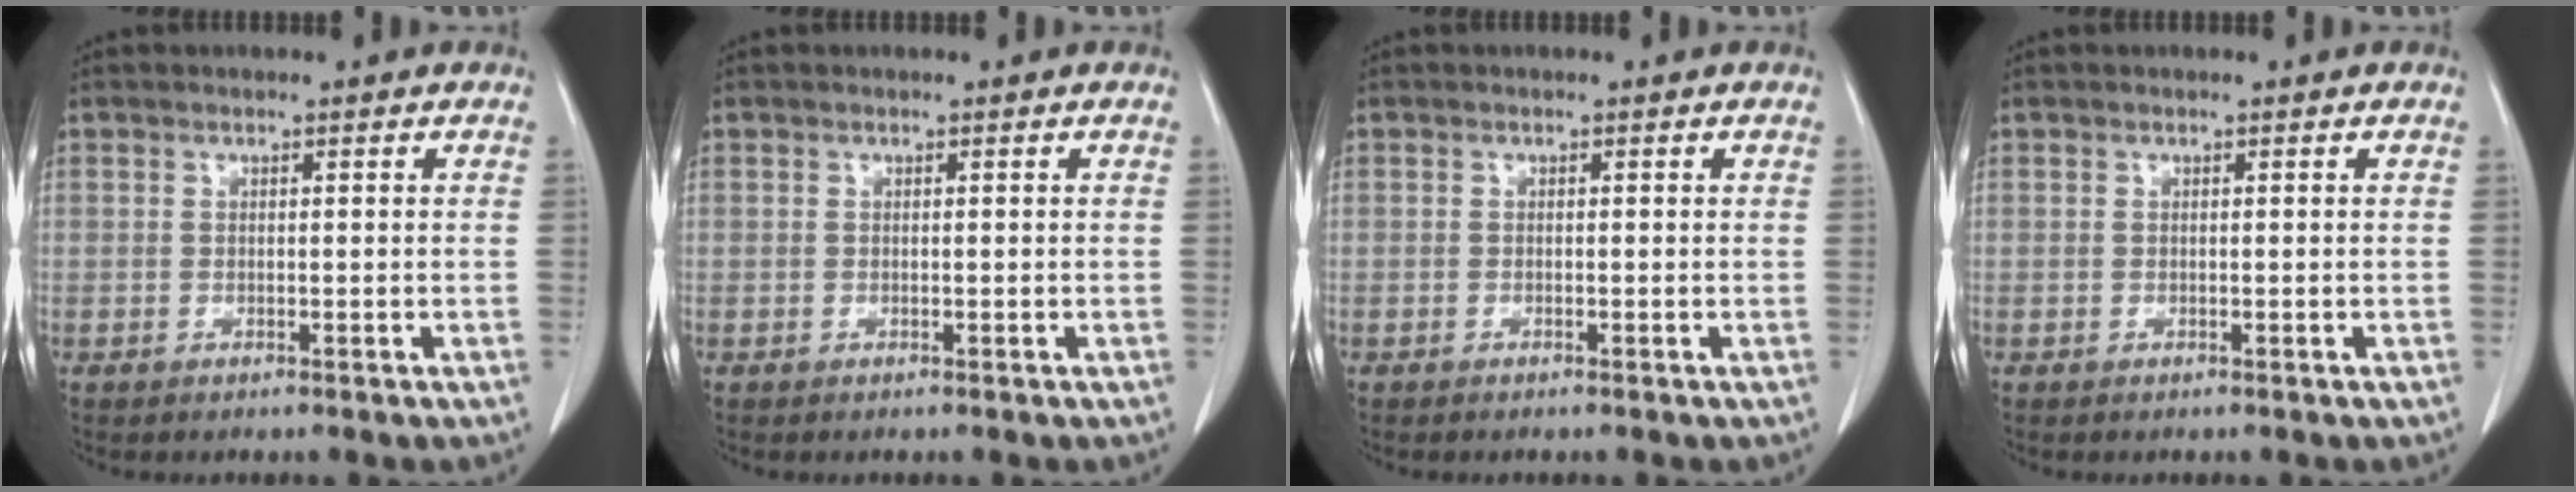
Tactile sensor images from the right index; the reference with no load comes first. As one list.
[{"total": 0.0}, {"total": 0.0}, {"total": 0.0}]